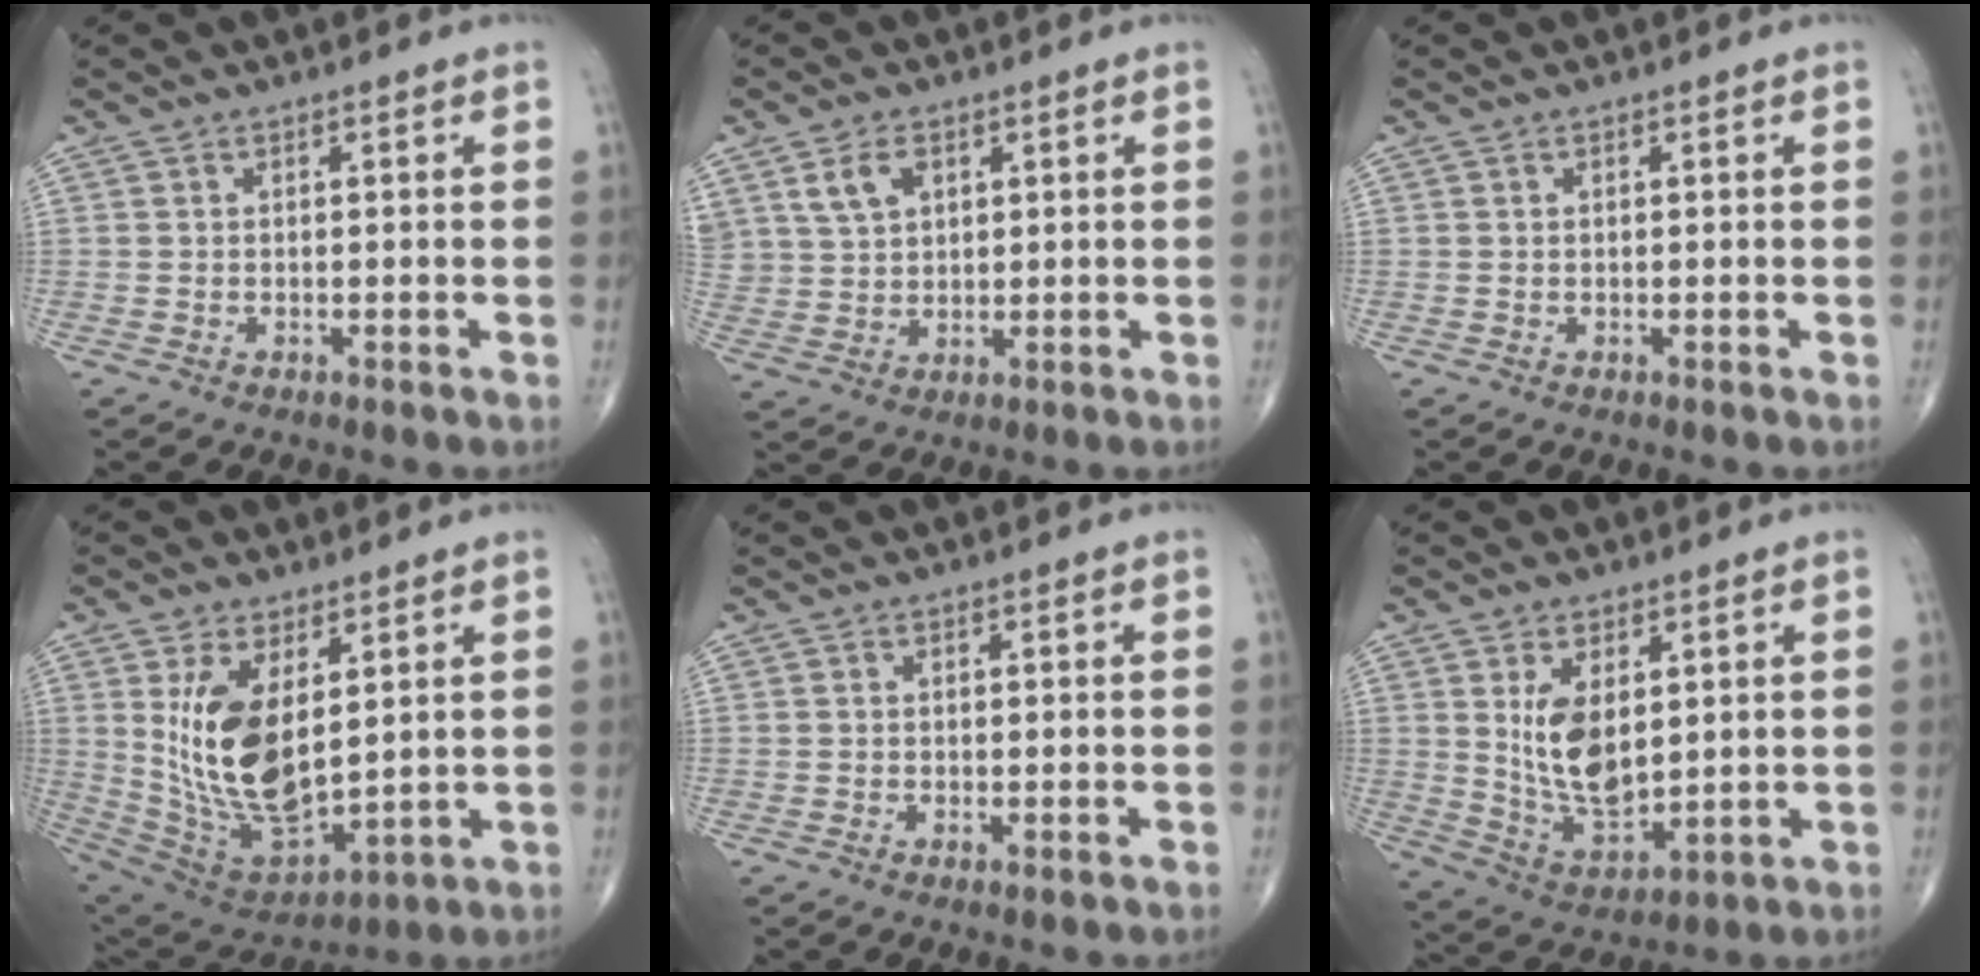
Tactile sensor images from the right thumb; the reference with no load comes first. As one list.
[{"total": 6.0, "force": [2.8, 4.0, 3.4], "torque": [-0.053, -0.010, 0.060]}, {"total": 0.0}, {"total": 16.8, "force": [3.8, 8.5, 14.0], "torque": [-0.250, -0.025, 0.097]}, {"total": 0.5, "force": [-0.2, 0.1, 0.5], "torque": [-0.012, -0.004, -0.005]}, {"total": 11.0, "force": [2.6, 6.0, 8.9], "torque": [-0.144, -0.025, 0.066]}]